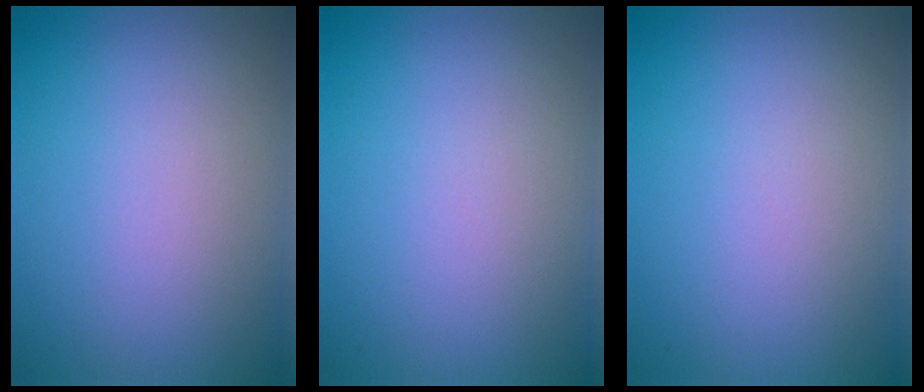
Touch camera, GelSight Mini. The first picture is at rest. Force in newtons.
{"total": 0.0}
{"total": 0.0}